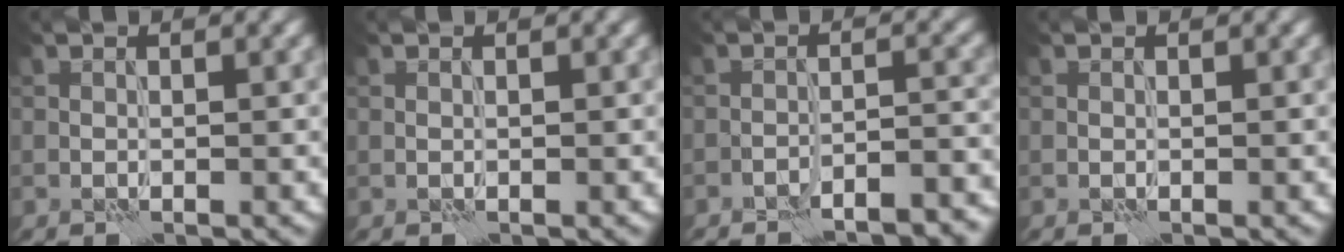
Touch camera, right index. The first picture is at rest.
{"total": 0.0}
{"total": 5.9, "force": [-5.2, 1.3, 2.5], "torque": [-0.035, 0.016, -0.064]}
{"total": 0.0}